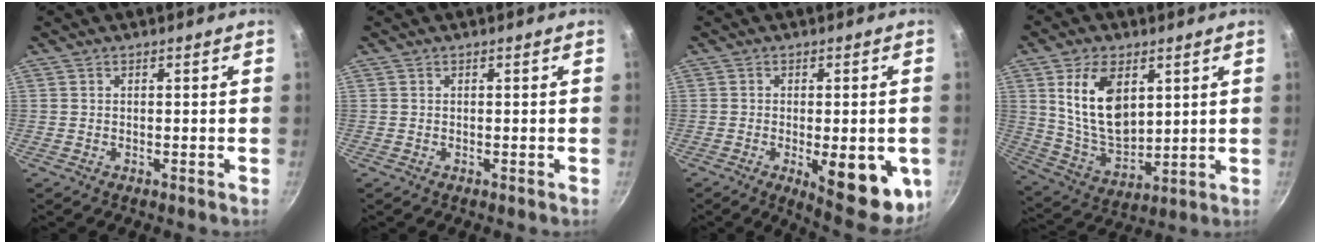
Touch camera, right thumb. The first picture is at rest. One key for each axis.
{"total": 0.0}
{"total": 14.5, "fx": -4.1, "fy": 5.5, "fz": 12.8, "tx": -0.138, "ty": -0.012, "tz": -0.039}
{"total": 14.4, "fx": 4.9, "fy": 8.2, "fz": 10.8, "tx": -0.180, "ty": -0.028, "tz": 0.107}